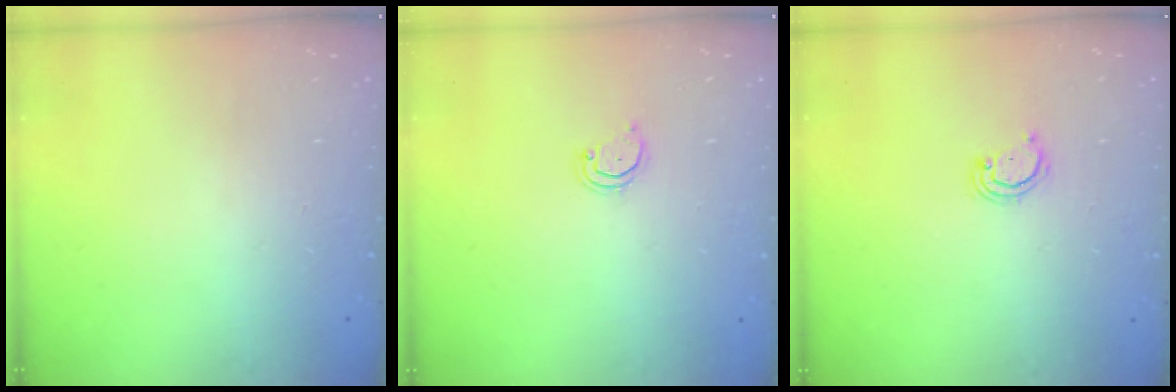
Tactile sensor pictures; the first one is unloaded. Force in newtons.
{"total": 2.6, "press": 2.6, "slide": 0.2}
{"total": 2.5, "press": 2.4, "slide": 0.2}